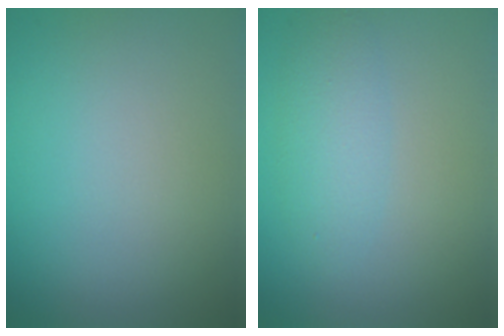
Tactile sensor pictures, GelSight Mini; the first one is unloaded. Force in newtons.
{"total": 2.4, "press": 2.4, "slide": 0.3}